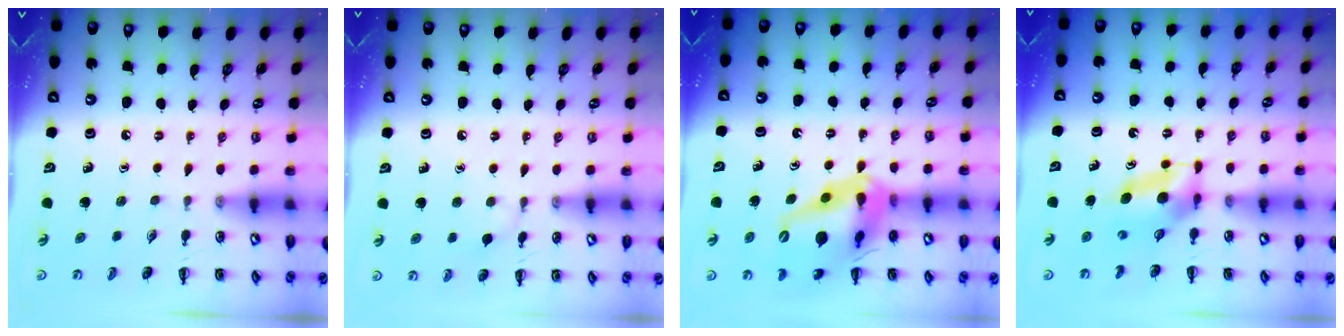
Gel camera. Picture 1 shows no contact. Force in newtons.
{"total": 5.0, "press": 4.7, "slide": 1.7}
{"total": 19.2, "press": 18.8, "slide": 3.9}
{"total": 6.2, "press": 6.1, "slide": 0.8}